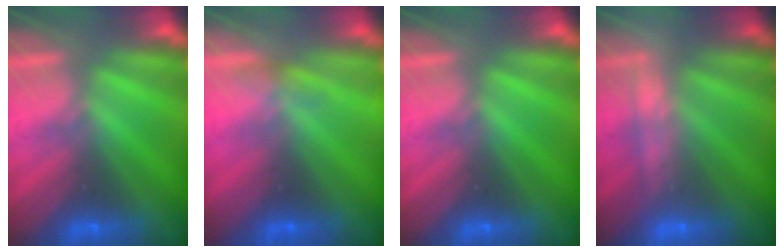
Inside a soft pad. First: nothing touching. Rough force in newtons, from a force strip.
{"total": 3.3}
{"total": 0.0}
{"total": 2.2}